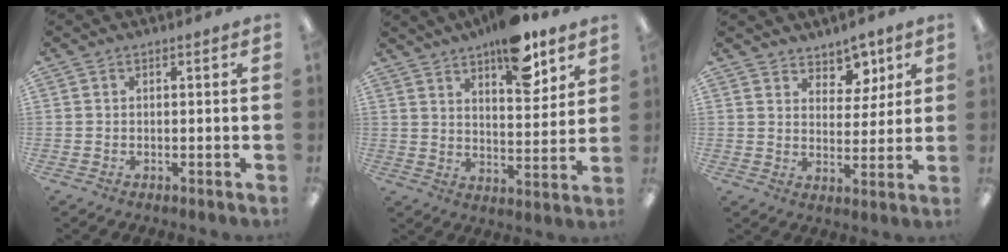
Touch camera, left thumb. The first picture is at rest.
{"total": 13.4, "force": [9.5, 5.2, 7.9], "torque": [-0.107, -0.052, 0.161]}
{"total": 6.8, "force": [5.3, 4.0, 1.3], "torque": [-0.010, -0.033, 0.094]}